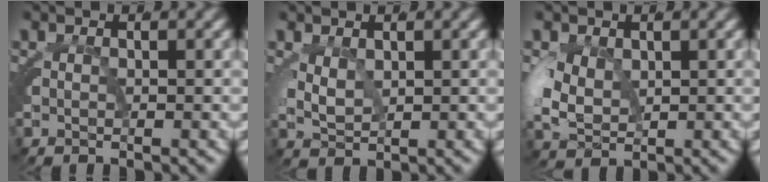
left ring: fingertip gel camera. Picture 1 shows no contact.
{"total": 2.2, "force": [1.2, 1.3, 1.3], "torque": [-0.040, -0.019, 0.037]}
{"total": 4.0, "force": [0.1, 3.0, 2.7], "torque": [-0.083, -0.027, 0.024]}